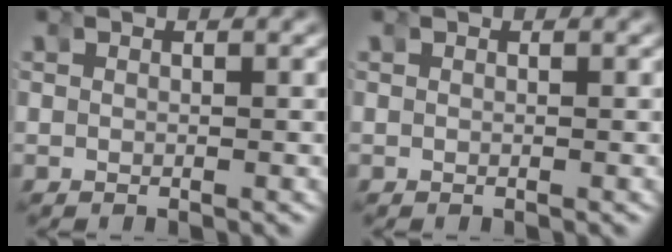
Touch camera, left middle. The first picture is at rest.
{"total": 0.0}